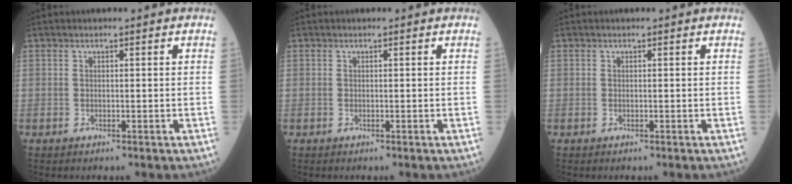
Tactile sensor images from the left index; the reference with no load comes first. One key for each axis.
{"total": 0.0}
{"total": 0.0}